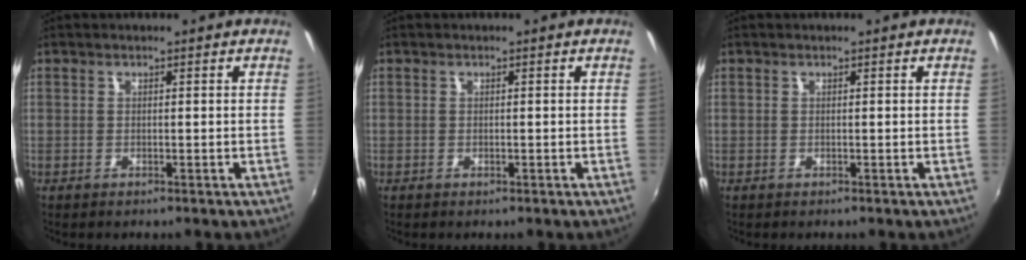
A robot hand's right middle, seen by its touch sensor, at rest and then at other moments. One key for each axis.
{"total": 0.0}
{"total": 0.0}